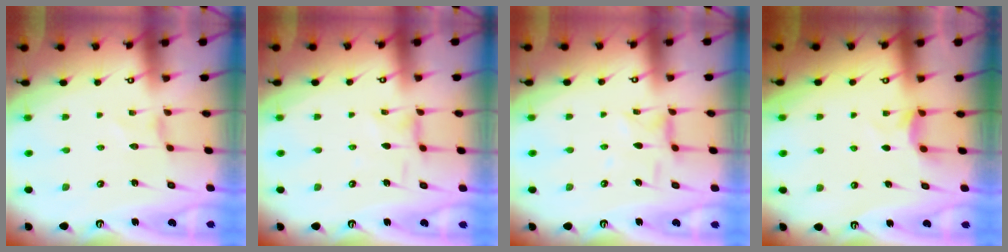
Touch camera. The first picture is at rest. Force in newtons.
{"total": 1.3, "press": 1.2, "slide": 0.4}
{"total": 3.6, "press": 3.6, "slide": 0.4}
{"total": 4.9, "press": 4.9, "slide": 0.4}